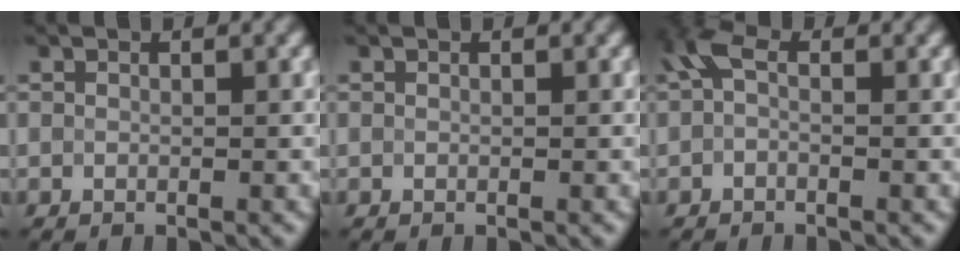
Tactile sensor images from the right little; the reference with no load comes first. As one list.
[{"total": 0.0}, {"total": 1.7, "force": [-0.3, 0.8, 1.4], "torque": [-0.032, 0.008, -0.013]}]